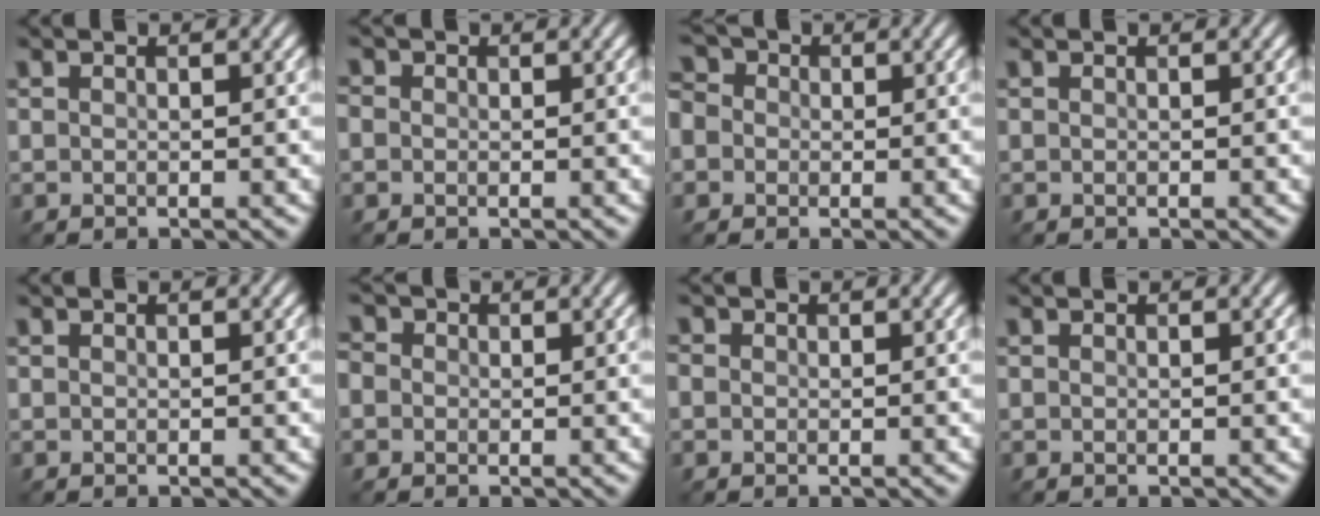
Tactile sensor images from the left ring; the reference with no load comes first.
{"total": 2.0, "force": [0.5, 1.8, 0.7], "torque": [-0.005, 0.015, -0.009]}
{"total": 6.7, "force": [-0.1, 6.0, 2.9], "torque": [-0.070, 0.033, -0.045]}
{"total": 0.0}
{"total": 0.0}
{"total": 4.0, "force": [0.8, 3.5, 1.6], "torque": [-0.034, 0.029, -0.018]}
{"total": 1.4, "force": [0.3, 1.3, 0.4], "torque": [-0.008, 0.008, -0.009]}
{"total": 0.0}